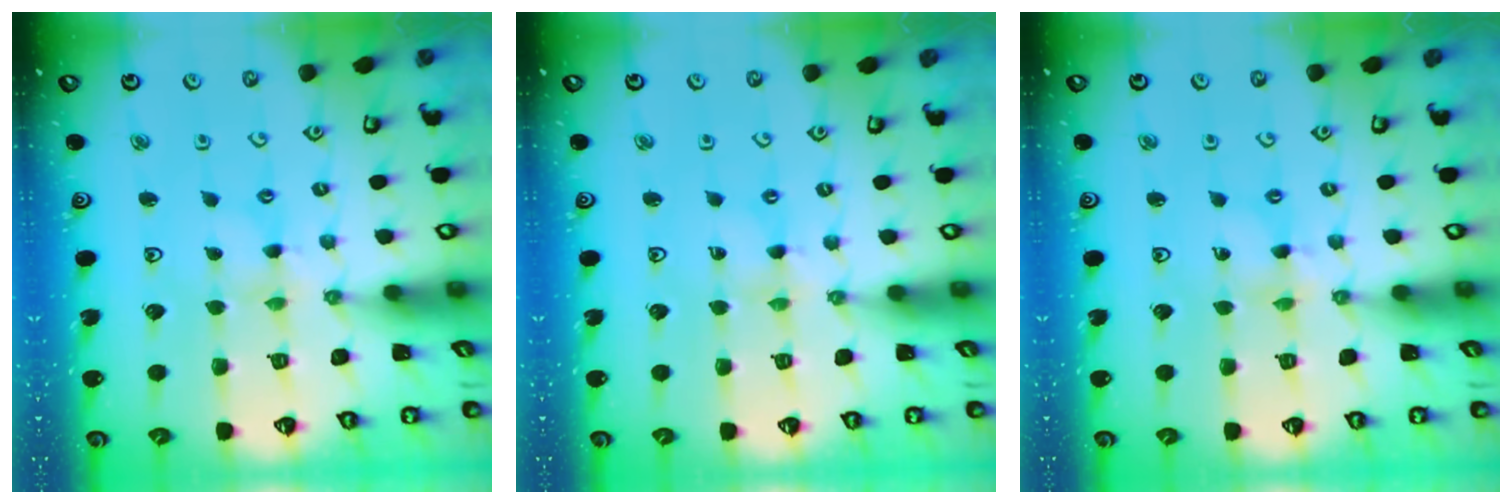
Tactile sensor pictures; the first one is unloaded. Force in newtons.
{"total": 0.7, "press": 0.7, "slide": 0.1}
{"total": 2.0, "press": 2.0, "slide": 0.2}